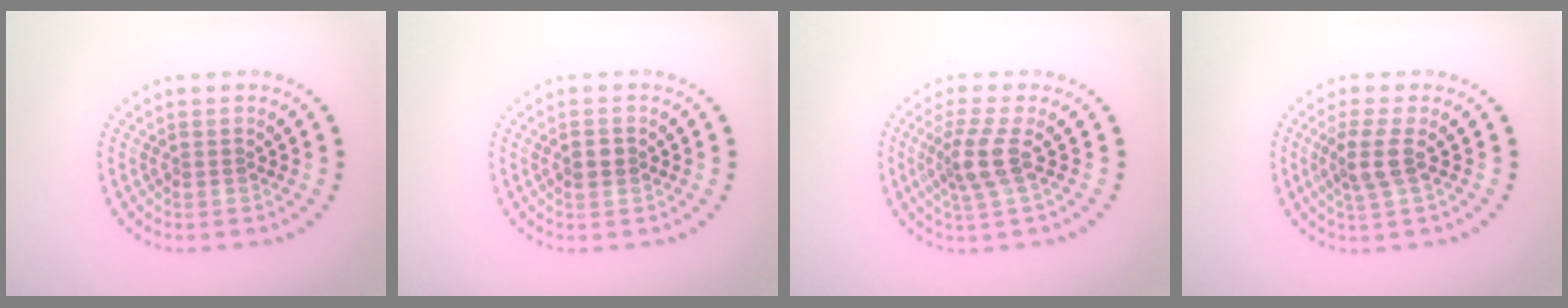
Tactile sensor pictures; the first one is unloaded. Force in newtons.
{"total": 1.7, "press": 1.7, "slide": 0.1}
{"total": 3.0, "press": 2.2, "slide": 2.1}
{"total": 2.4, "press": 1.8, "slide": 1.5}